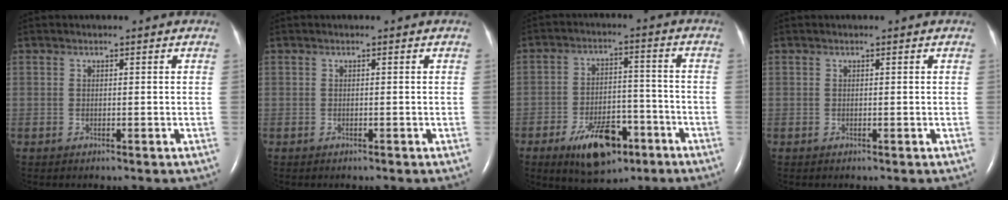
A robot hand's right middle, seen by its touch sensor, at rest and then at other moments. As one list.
[{"total": 0.0}, {"total": 11.0, "force": [-6.2, 5.2, 7.4], "torque": [-0.125, 0.001, -0.094]}, {"total": 0.0}]